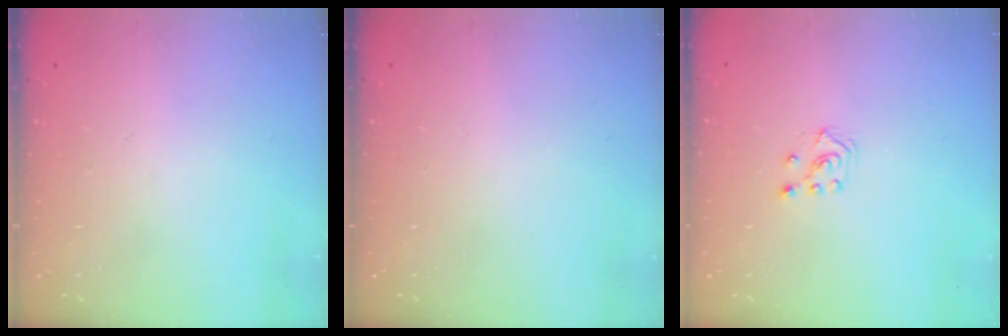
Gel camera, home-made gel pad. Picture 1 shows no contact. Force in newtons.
{"total": 0.0}
{"total": 3.8, "press": 3.8, "slide": 0.3}